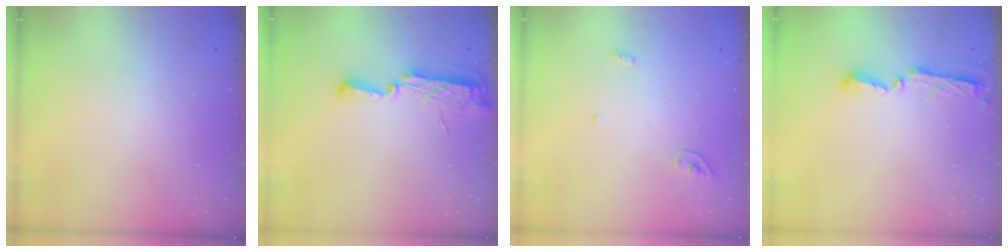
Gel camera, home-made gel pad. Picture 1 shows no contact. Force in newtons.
{"total": 7.5, "press": 7.5, "slide": 0.8}
{"total": 3.5, "press": 3.5, "slide": 0.3}
{"total": 5.6, "press": 5.5, "slide": 0.6}